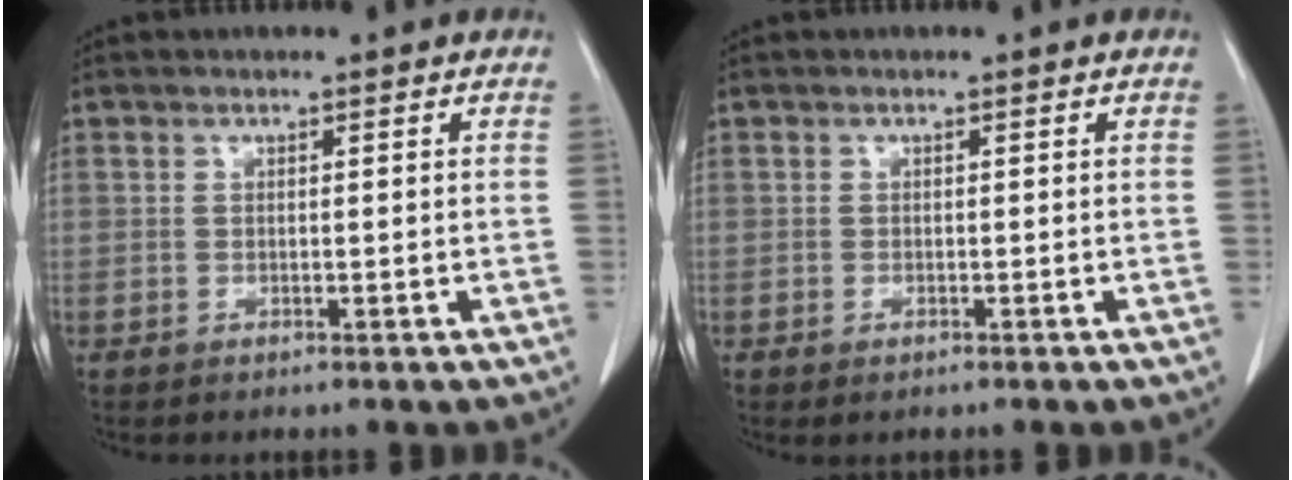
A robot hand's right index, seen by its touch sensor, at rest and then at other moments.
{"total": 0.6, "force": [-0.4, 0.2, 0.4], "torque": [-0.012, -0.003, -0.001]}